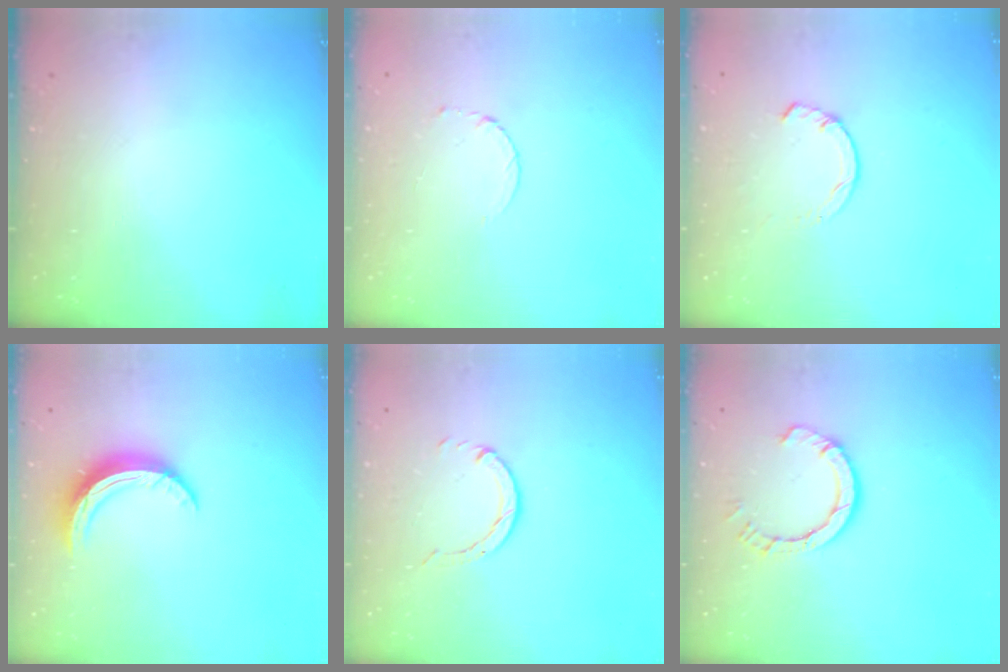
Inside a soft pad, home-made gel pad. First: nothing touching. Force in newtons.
{"total": 2.6, "press": 2.6, "slide": 0.3}
{"total": 3.0, "press": 3.0, "slide": 0.4}
{"total": 10.1, "press": 10.1, "slide": 0.1}
{"total": 3.5, "press": 3.5, "slide": 0.5}
{"total": 6.8, "press": 6.7, "slide": 0.7}